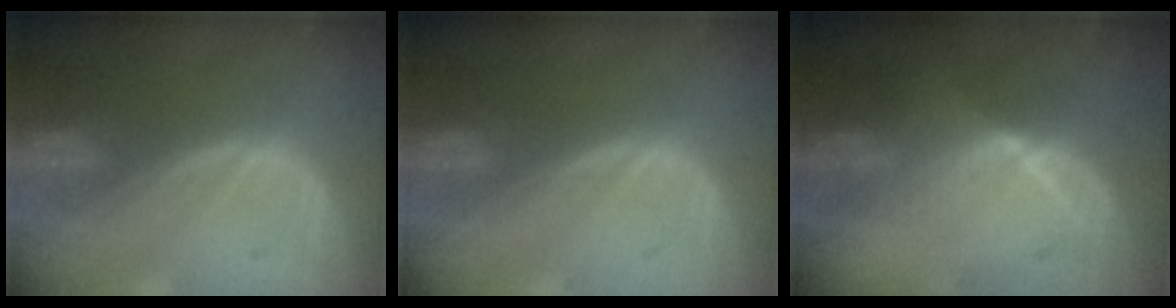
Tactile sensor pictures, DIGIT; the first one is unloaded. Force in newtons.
{"total": 0.0}
{"total": 6.3, "press": 5.9, "slide": 2.4}